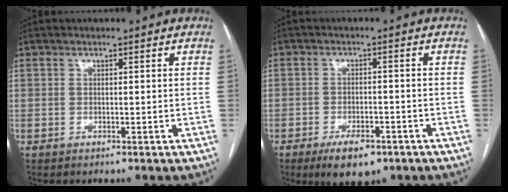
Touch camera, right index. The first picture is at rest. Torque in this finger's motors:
{"motor_torque": [-0.05, 0.00, -0.05, -0.04]}